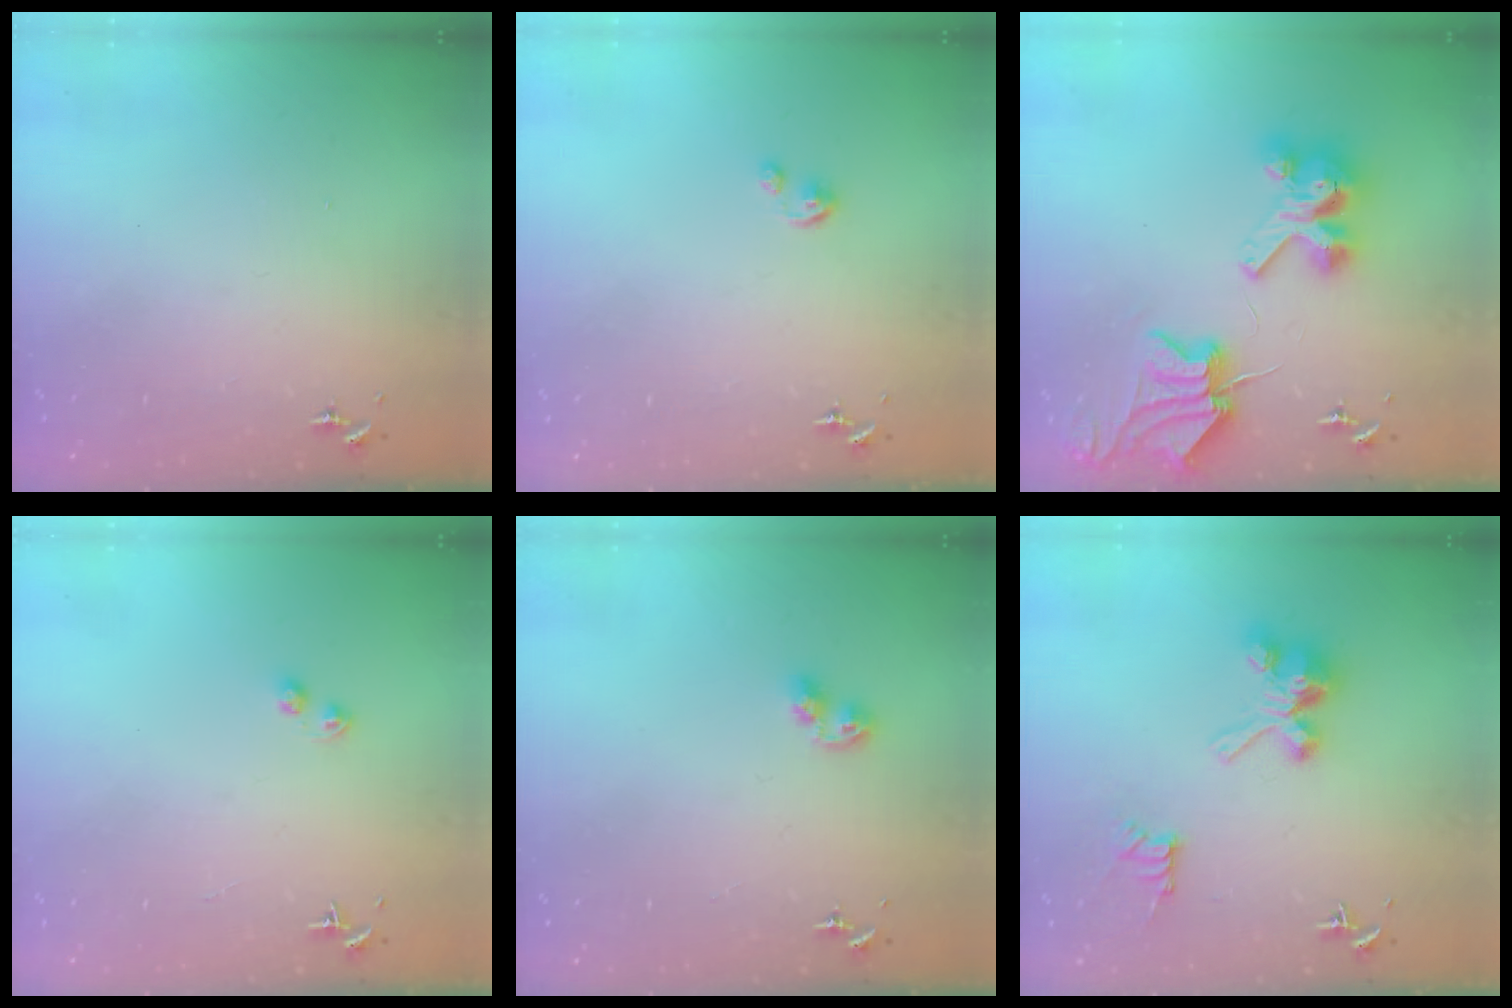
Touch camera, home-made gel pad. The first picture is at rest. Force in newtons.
{"total": 2.2, "press": 2.2, "slide": 0.2}
{"total": 11.3, "press": 11.2, "slide": 1.3}
{"total": 2.8, "press": 2.7, "slide": 0.4}
{"total": 5.5, "press": 5.5, "slide": 0.4}
{"total": 10.2, "press": 10.2, "slide": 0.1}